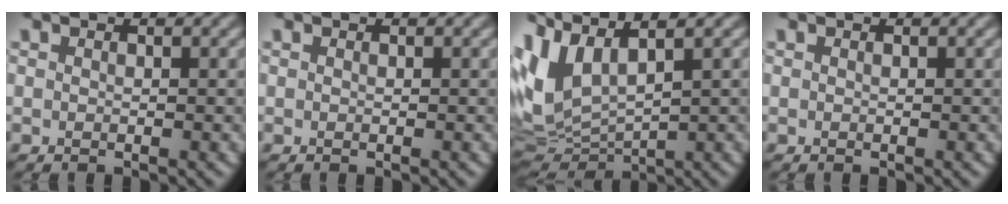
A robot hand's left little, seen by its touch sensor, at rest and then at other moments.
{"total": 0.0}
{"total": 7.2, "force": [3.5, 3.1, 5.5], "torque": [-0.146, 0.002, 0.075]}
{"total": 0.0}